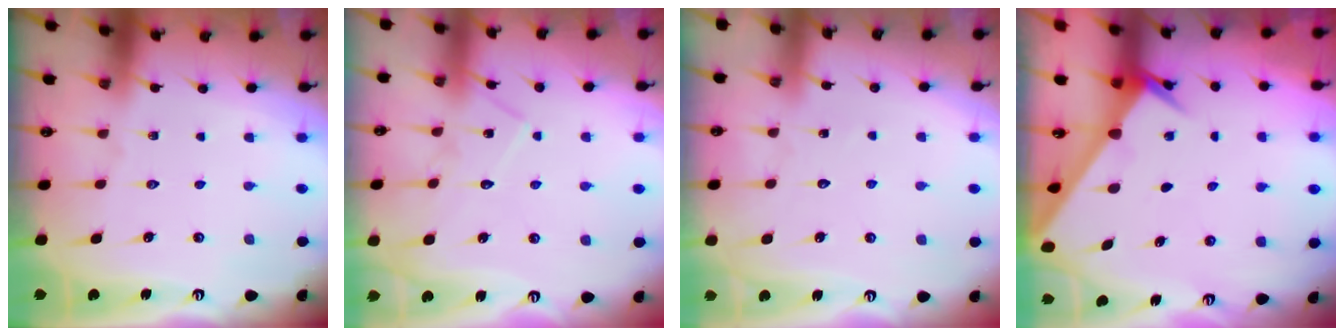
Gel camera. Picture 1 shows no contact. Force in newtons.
{"total": 10.6, "press": 10.6, "slide": 0.3}
{"total": 4.3, "press": 4.3, "slide": 0.4}
{"total": 2.4, "press": 2.4, "slide": 0.3}